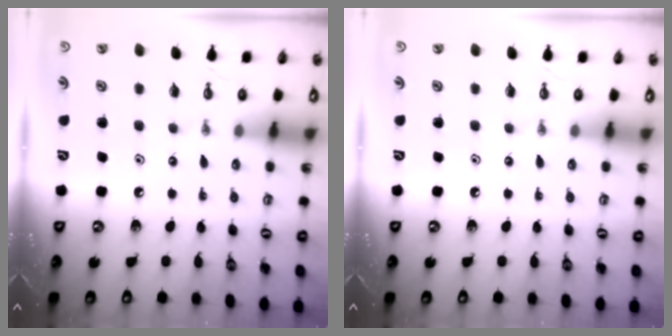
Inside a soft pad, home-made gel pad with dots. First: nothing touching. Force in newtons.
{"total": 0.0}